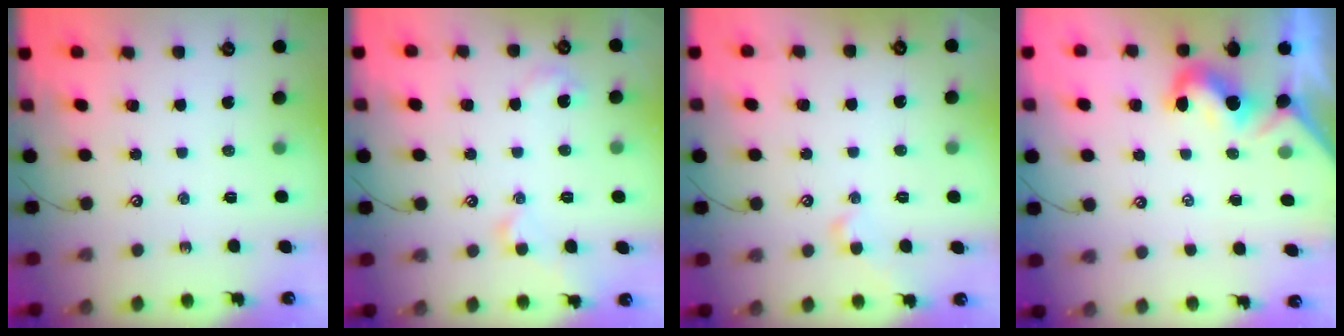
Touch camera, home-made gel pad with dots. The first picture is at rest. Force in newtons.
{"total": 1.6, "press": 1.5, "slide": 0.3}
{"total": 1.6, "press": 1.3, "slide": 0.8}
{"total": 2.2, "press": 2.1, "slide": 0.6}